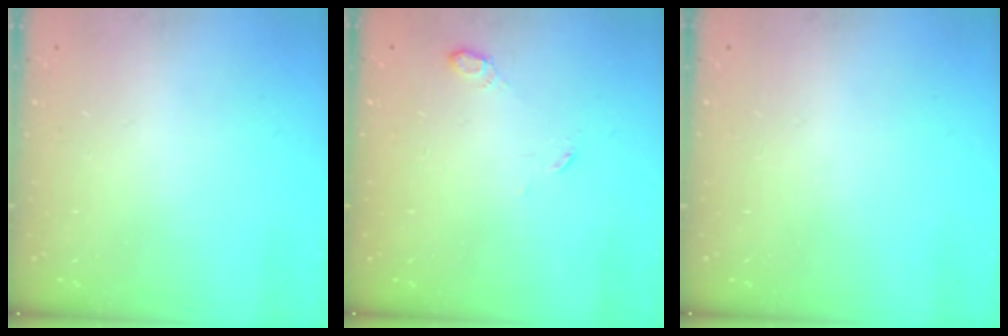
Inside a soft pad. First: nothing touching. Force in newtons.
{"total": 3.5, "press": 3.5, "slide": 0.6}
{"total": 0.0}